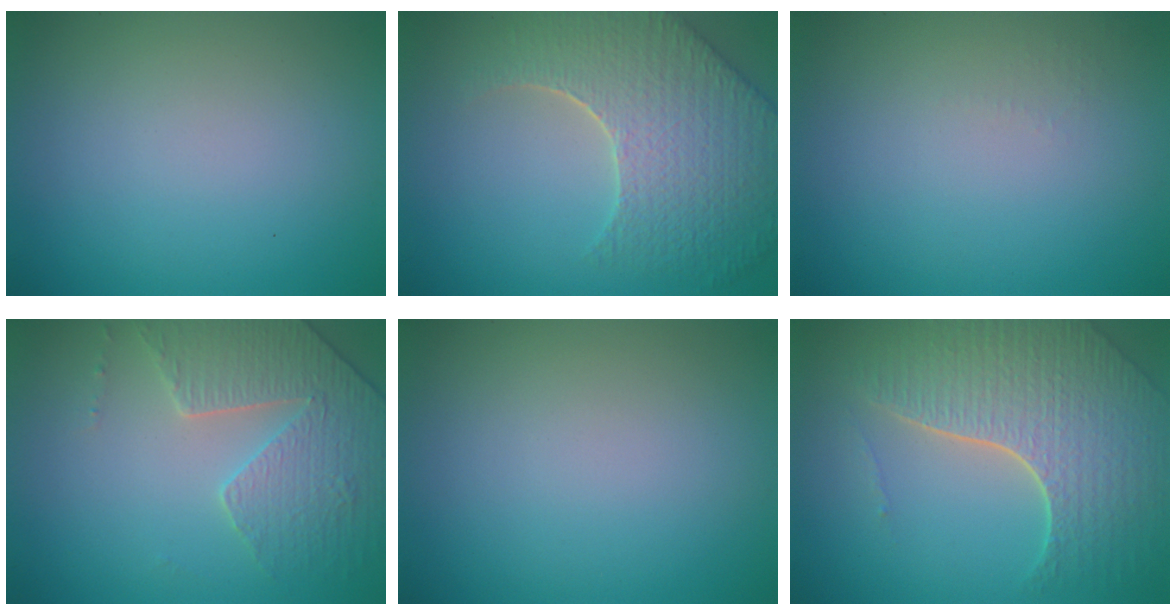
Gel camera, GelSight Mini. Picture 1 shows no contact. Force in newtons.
{"total": 7.9, "press": 5.9, "slide": 5.3}
{"total": 0.6, "press": 0.6, "slide": 0.3}
{"total": 3.4, "press": 3.3, "slide": 1.0}
{"total": 0.0}
{"total": 7.4, "press": 5.3, "slide": 5.2}